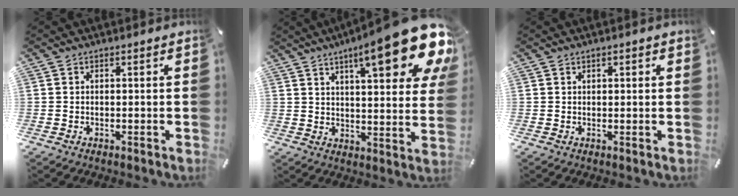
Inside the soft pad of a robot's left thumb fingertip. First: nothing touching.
{"total": 20.9, "force": [11.8, 5.3, 16.4], "torque": [-0.232, -0.073, 0.182]}
{"total": 0.6, "force": [0.3, 0.3, 0.4], "torque": [-0.007, 0.002, 0.006]}